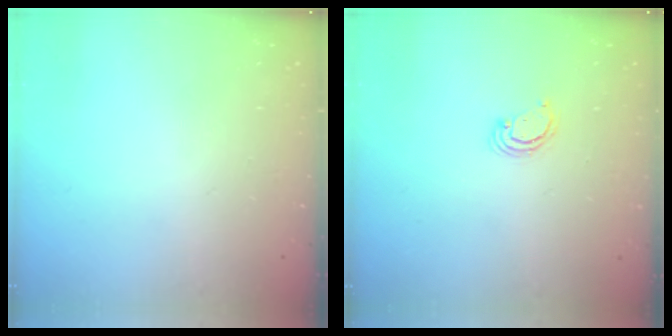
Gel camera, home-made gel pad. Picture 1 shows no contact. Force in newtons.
{"total": 3.1, "press": 3.1, "slide": 0.2}